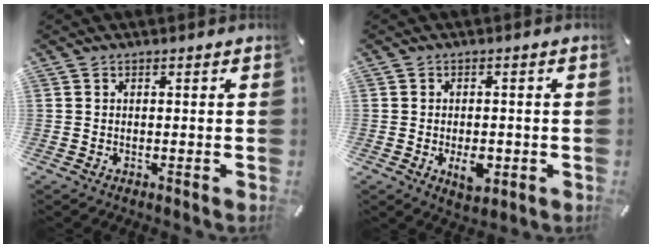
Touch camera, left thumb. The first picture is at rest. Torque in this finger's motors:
{"motor_torque": [0.57, 0.74, 0.01, 0.01, 0.02]}